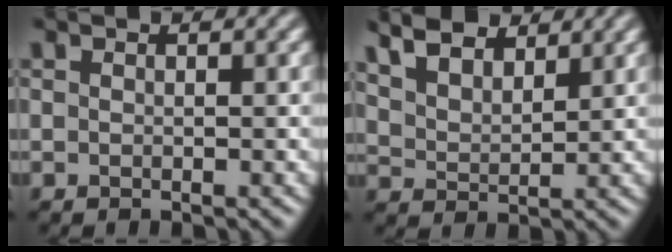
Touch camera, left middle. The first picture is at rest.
{"total": 6.5, "force": [5.2, 2.7, 2.8], "torque": [-0.075, 0.018, 0.083]}